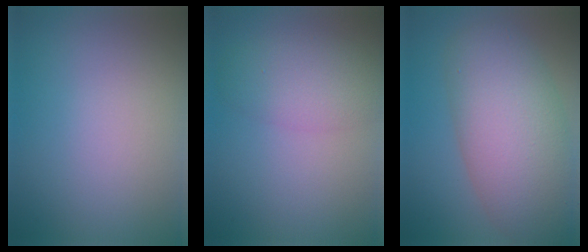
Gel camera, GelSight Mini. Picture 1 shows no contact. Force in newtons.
{"total": 4.0, "press": 4.0, "slide": 0.2}
{"total": 9.5, "press": 9.5, "slide": 0.6}